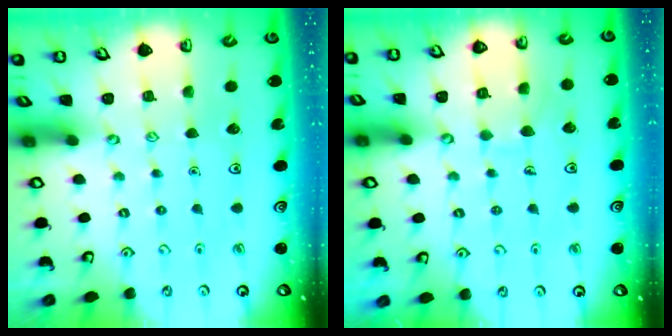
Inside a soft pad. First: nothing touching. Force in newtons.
{"total": 5.8, "press": 5.8, "slide": 0.6}